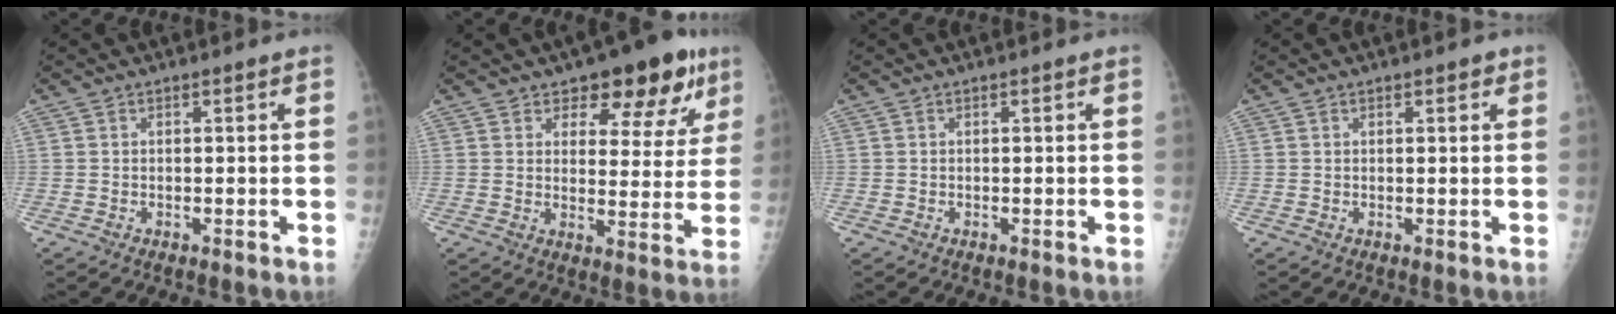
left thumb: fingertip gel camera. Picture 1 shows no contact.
{"total": 13.0, "force": [8.0, 6.6, 7.9], "torque": [-0.039, -0.037, 0.108]}
{"total": 0.0}
{"total": 1.2, "force": [0.8, 0.6, 0.6], "torque": [0.002, -0.001, 0.008]}